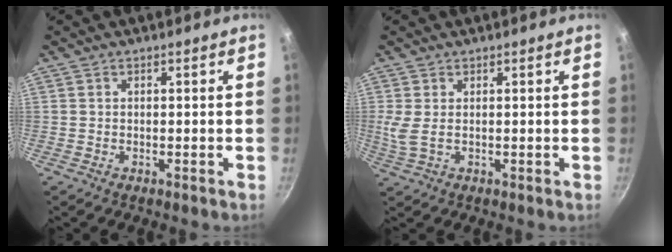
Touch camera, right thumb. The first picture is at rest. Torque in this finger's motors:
{"motor_torque": [2.23, 2.19, 0.43, -0.04, 0.00]}